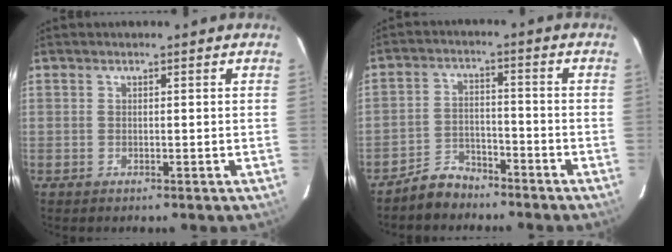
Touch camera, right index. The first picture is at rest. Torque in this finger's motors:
{"motor_torque": [0.00, -0.06, -0.19, -0.08]}